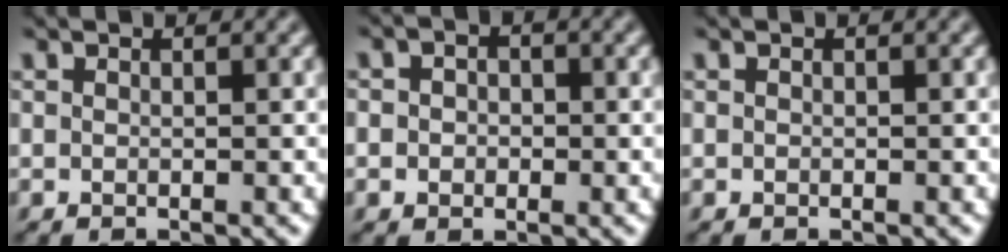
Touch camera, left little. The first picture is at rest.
{"total": 3.0, "force": [0.2, 2.4, 1.8], "torque": [-0.020, 0.013, -0.023]}
{"total": 0.0}